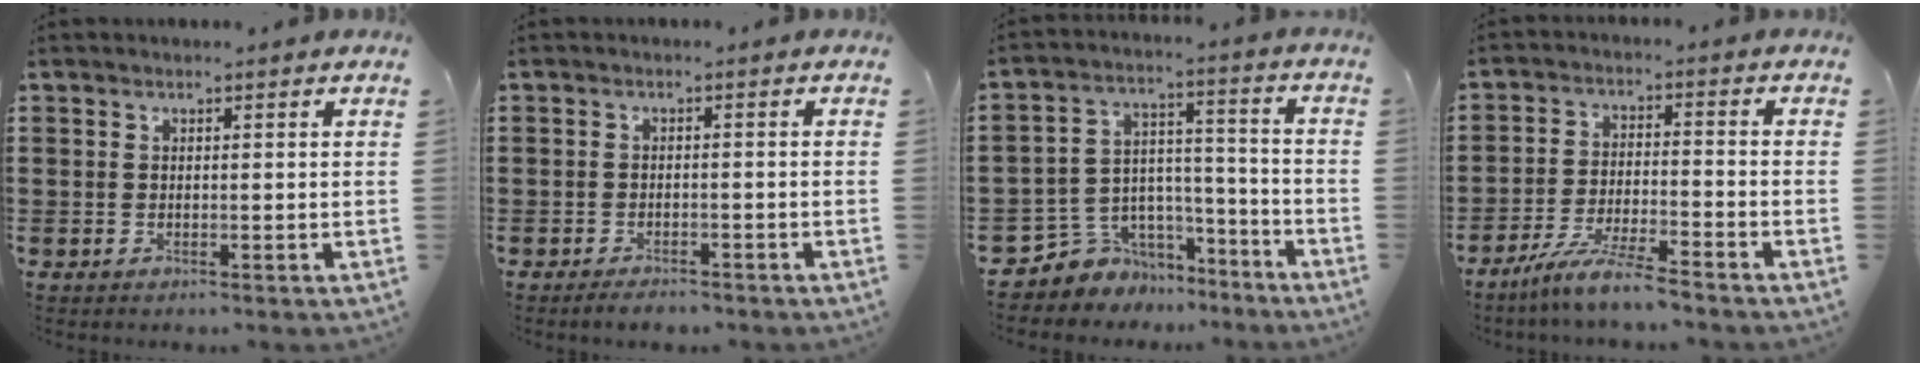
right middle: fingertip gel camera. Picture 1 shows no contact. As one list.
[{"total": 1.8, "force": [-1.7, 0.4, 0.4], "torque": [-0.013, 0.000, -0.034]}, {"total": 5.7, "force": [-4.2, 3.8, -0.4], "torque": [-0.015, 0.008, -0.082]}, {"total": 6.6, "force": [-5.9, -0.3, 3.0], "torque": [-0.067, -0.017, -0.113]}]